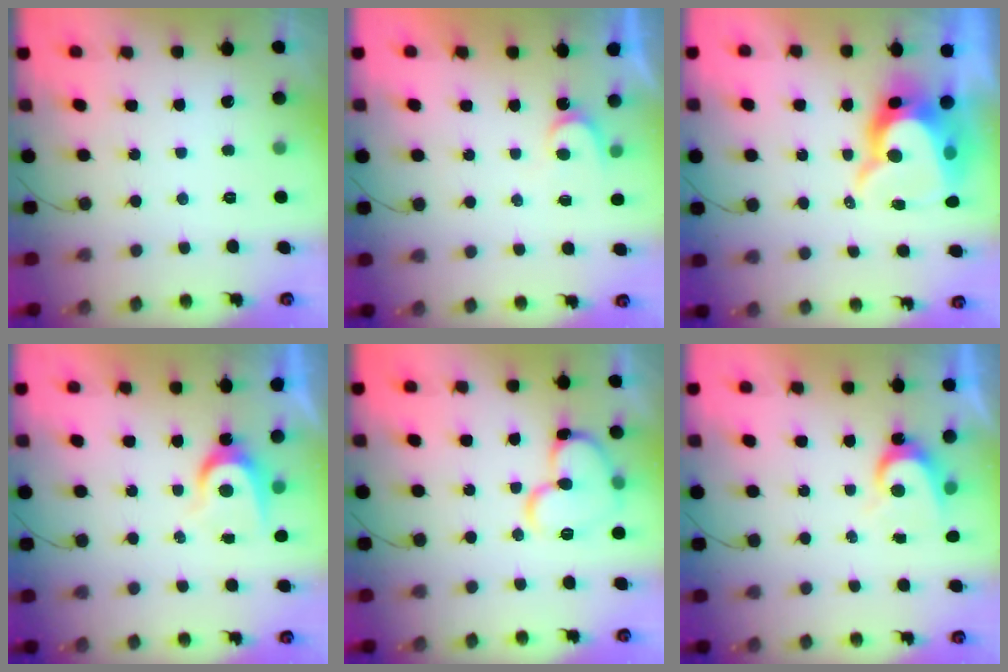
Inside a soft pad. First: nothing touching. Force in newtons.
{"total": 4.7, "press": 4.7, "slide": 0.2}
{"total": 12.3, "press": 12.2, "slide": 0.9}
{"total": 6.3, "press": 6.3, "slide": 0.5}
{"total": 14.2, "press": 14.1, "slide": 2.0}
{"total": 4.8, "press": 4.8, "slide": 0.4}